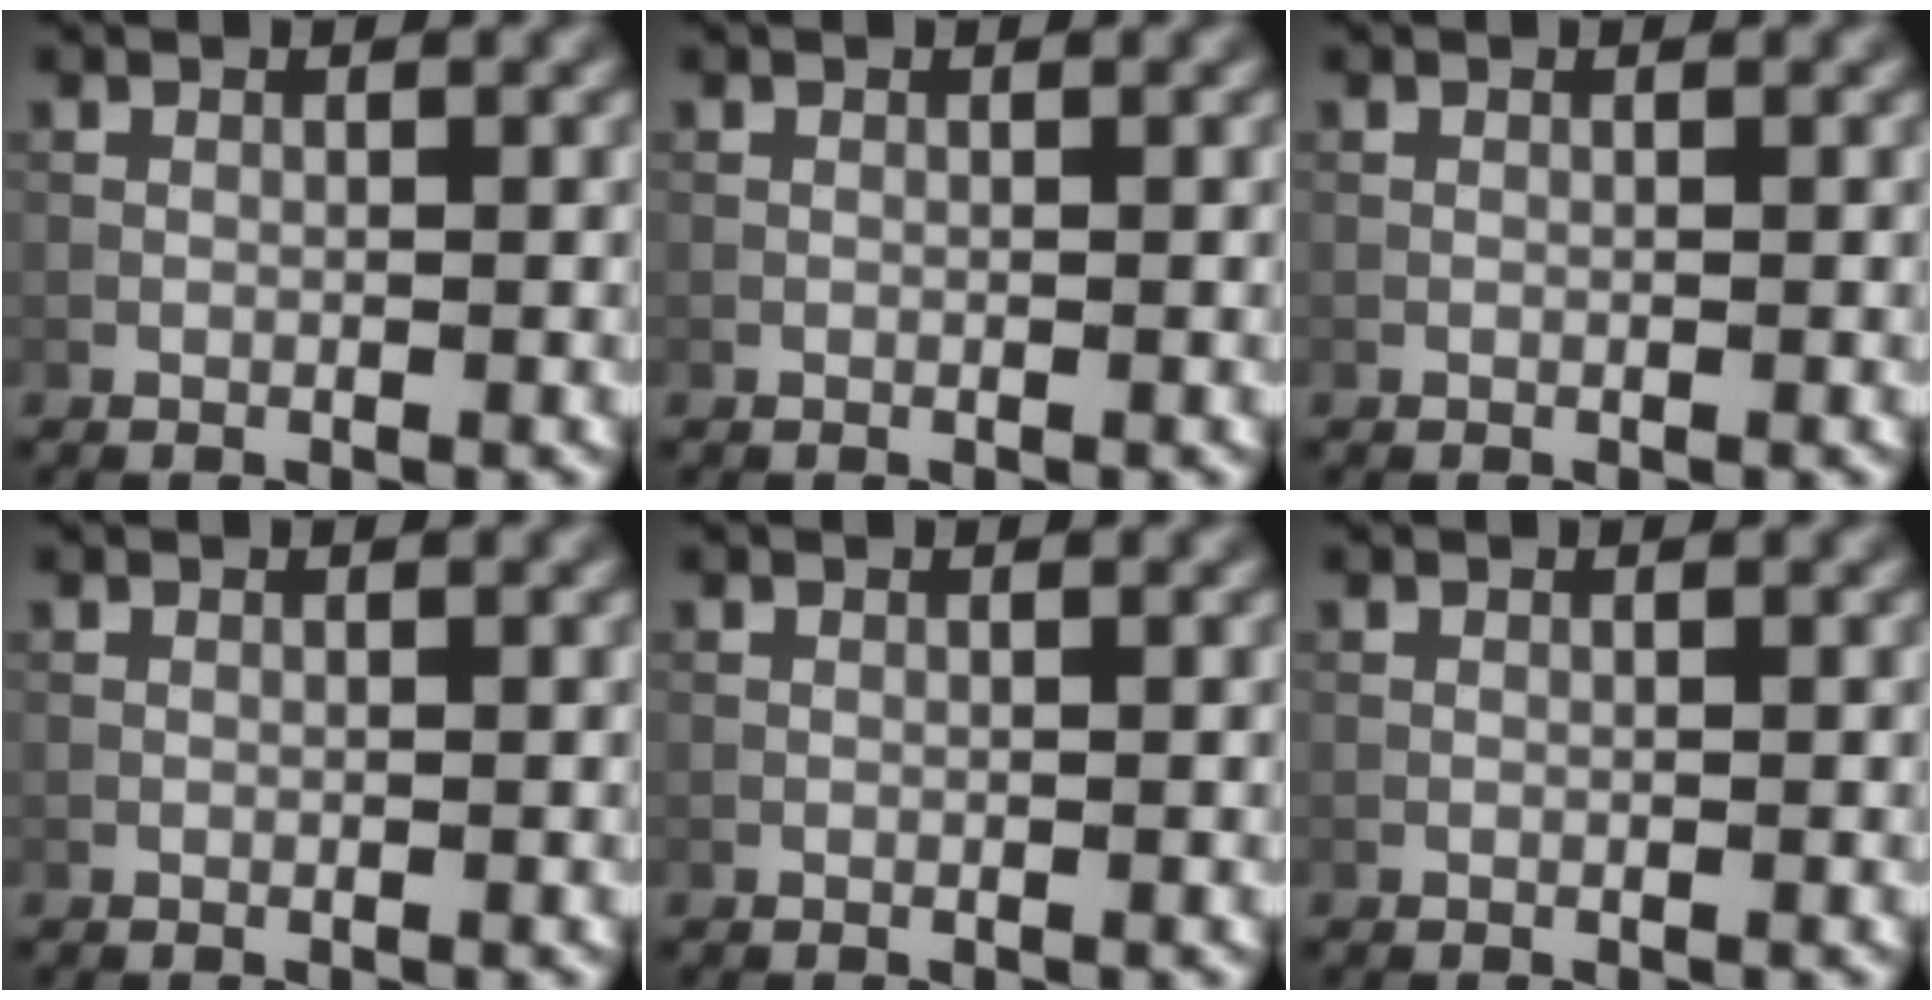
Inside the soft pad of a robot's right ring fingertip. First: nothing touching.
{"total": 0.0}
{"total": 0.0}
{"total": 0.0}
{"total": 0.0}
{"total": 0.0}